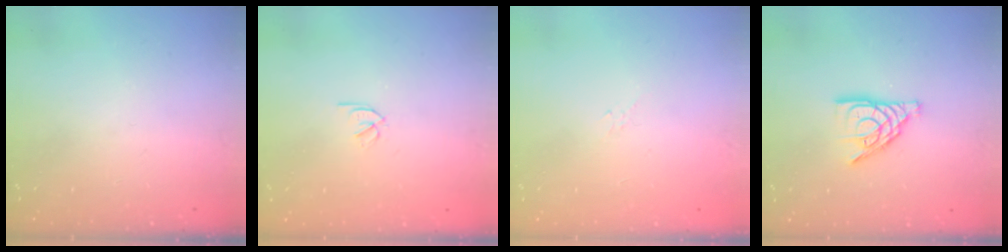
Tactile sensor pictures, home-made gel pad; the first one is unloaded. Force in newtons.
{"total": 1.8, "press": 1.7, "slide": 0.5}
{"total": 2.1, "press": 2.0, "slide": 0.6}
{"total": 10.4, "press": 10.4, "slide": 1.2}